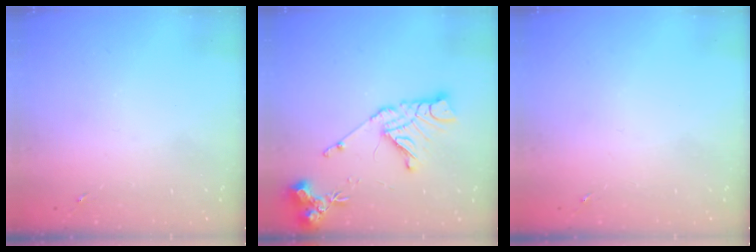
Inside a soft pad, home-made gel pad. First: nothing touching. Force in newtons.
{"total": 15.4, "press": 15.3, "slide": 1.8}
{"total": 0.0}